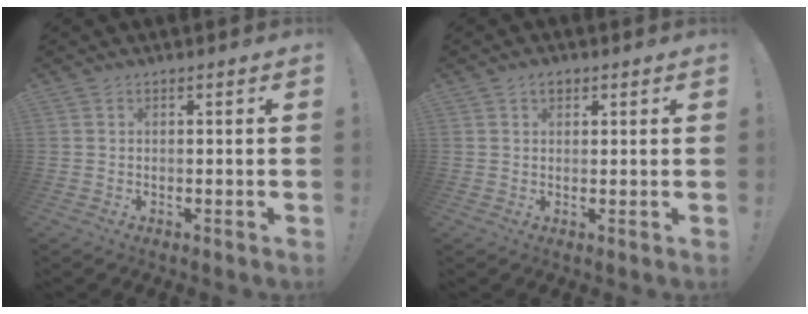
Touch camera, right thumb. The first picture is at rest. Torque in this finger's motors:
{"motor_torque": [0.25, 0.58, 0.11, -0.07, -0.03]}